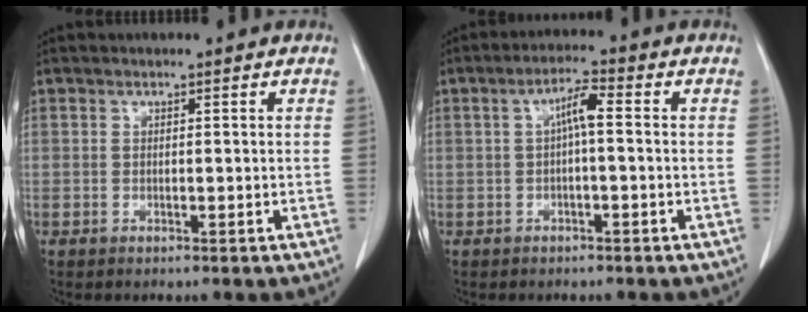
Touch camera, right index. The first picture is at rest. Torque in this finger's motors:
{"motor_torque": [0.52, -0.08, 0.09, 0.09]}